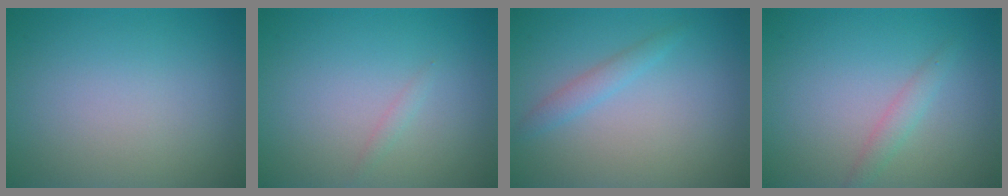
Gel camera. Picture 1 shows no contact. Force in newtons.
{"total": 0.6, "press": 0.6, "slide": 0.0}
{"total": 1.5, "press": 1.5, "slide": 0.1}
{"total": 1.4, "press": 1.4, "slide": 0.0}